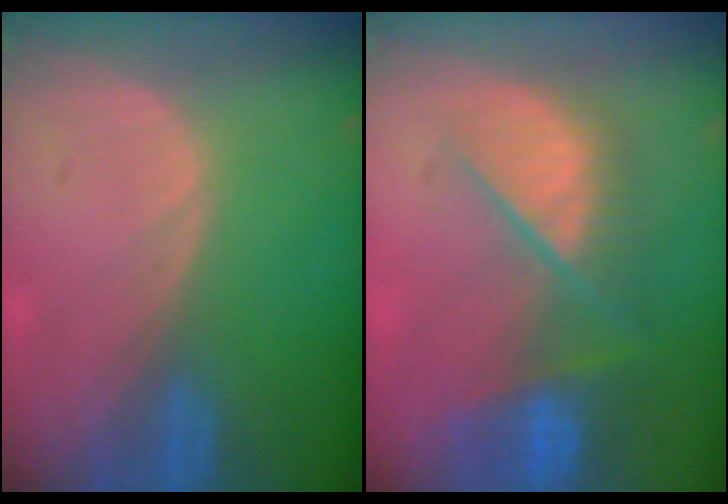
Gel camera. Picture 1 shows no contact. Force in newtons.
{"total": 9.7, "press": 8.3, "slide": 5.0}